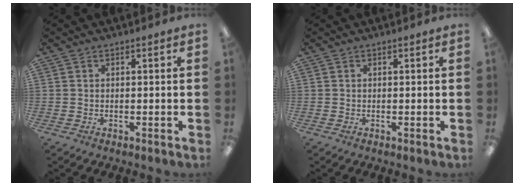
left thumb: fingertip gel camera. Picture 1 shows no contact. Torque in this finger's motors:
{"motor_torque": [-0.01, 0.03, -0.05, -0.14, 0.01]}